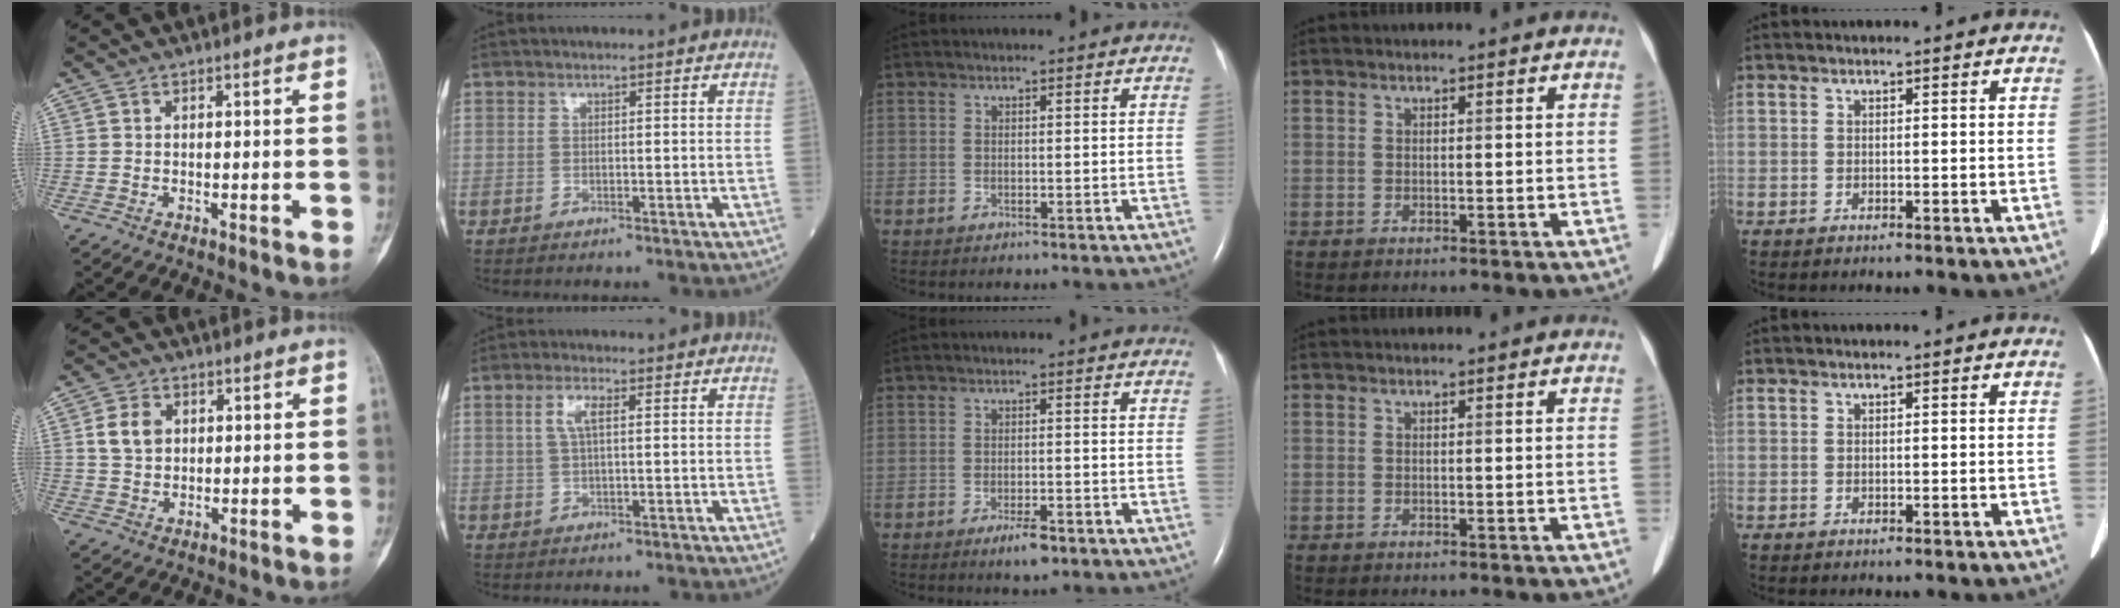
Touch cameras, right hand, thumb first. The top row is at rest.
{"thumb": {"total": 5.4, "force": [1.4, 4.1, 3.1], "torque": [-0.040, 0.002, 0.025]}, "index": {"total": 3.0, "force": [0.9, 0.7, 2.8], "torque": [-0.061, 0.007, 0.018]}, "middle": {"total": 3.1, "force": [-2.1, 0.7, 2.3], "torque": [-0.044, -0.003, -0.031]}}